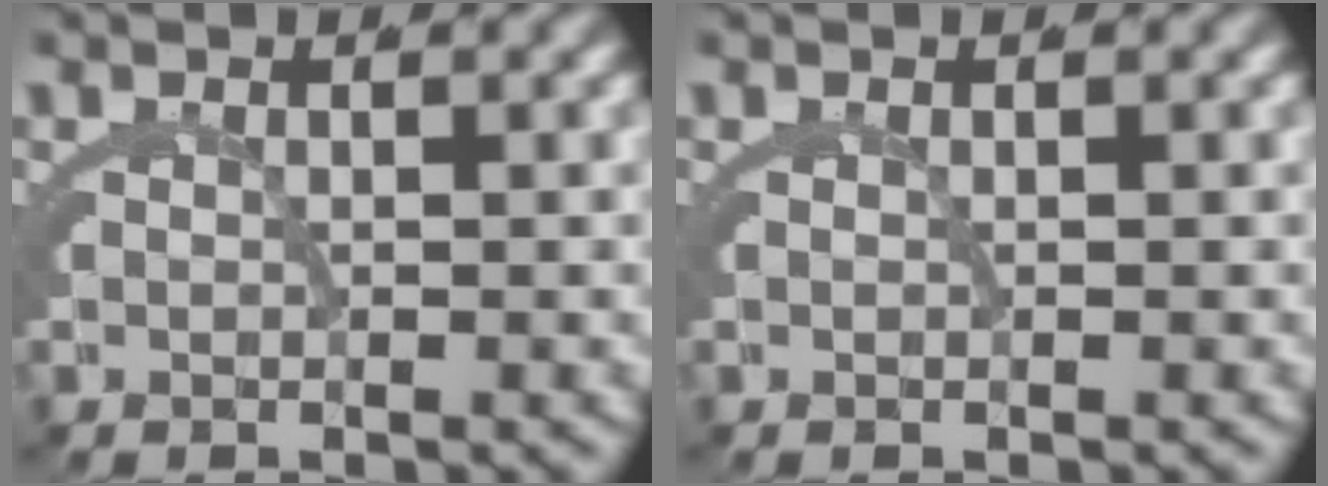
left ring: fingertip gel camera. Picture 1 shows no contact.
{"total": 0.0}